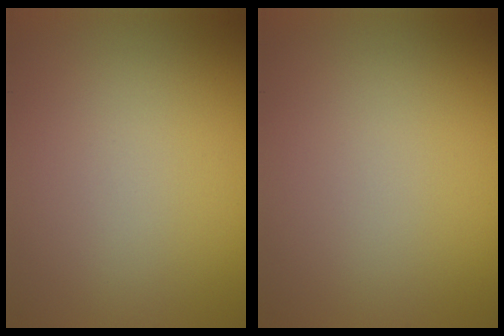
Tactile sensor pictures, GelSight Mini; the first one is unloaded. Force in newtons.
{"total": 0.0}